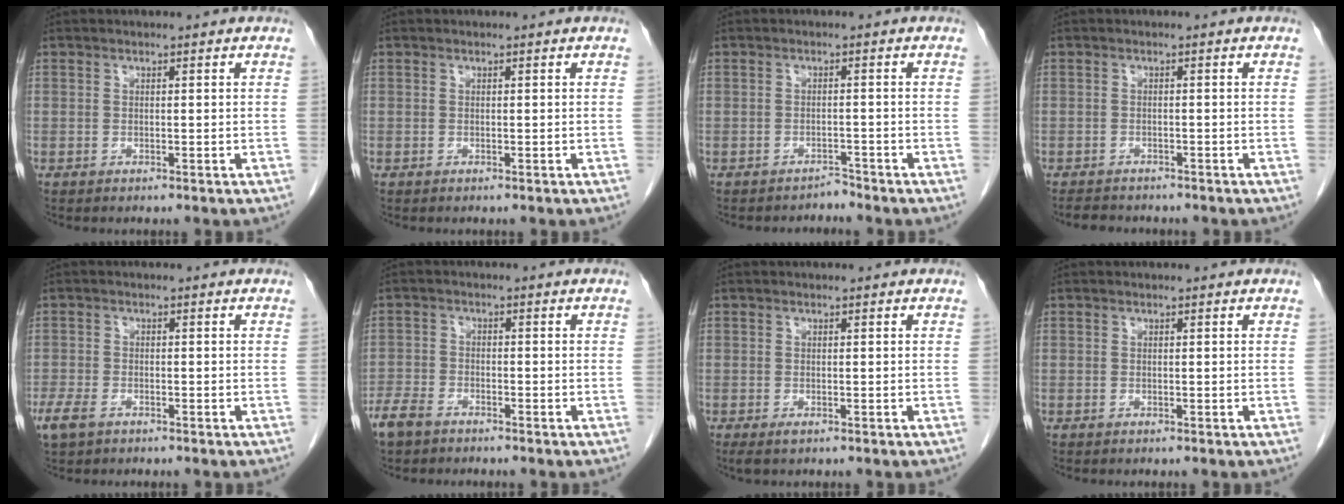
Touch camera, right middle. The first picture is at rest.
{"total": 0.0}
{"total": 1.6, "force": [-1.4, 0.0, -0.6], "torque": [0.015, -0.006, -0.020]}
{"total": 3.9, "force": [-3.5, 1.2, 1.0], "torque": [-0.019, -0.008, -0.052]}
{"total": 4.0, "force": [-2.5, 2.1, 2.3], "torque": [-0.054, -0.006, -0.042]}
{"total": 4.6, "force": [-3.5, 2.3, 1.8], "torque": [-0.041, 0.000, -0.063]}
{"total": 1.2, "force": [-0.7, 0.5, 0.9], "torque": [-0.015, -0.003, -0.007]}
{"total": 0.0}